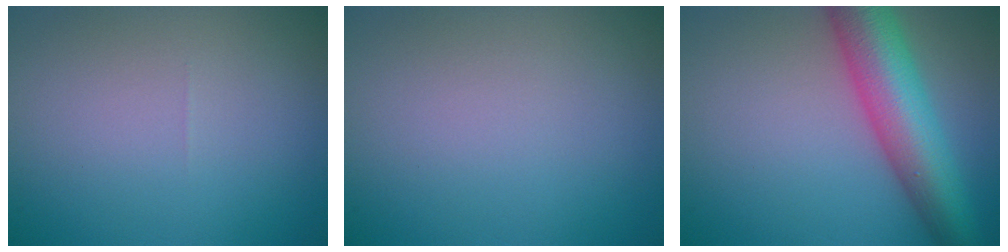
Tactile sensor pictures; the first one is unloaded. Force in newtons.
{"total": 0.0}
{"total": 9.0, "press": 9.0, "slide": 0.2}